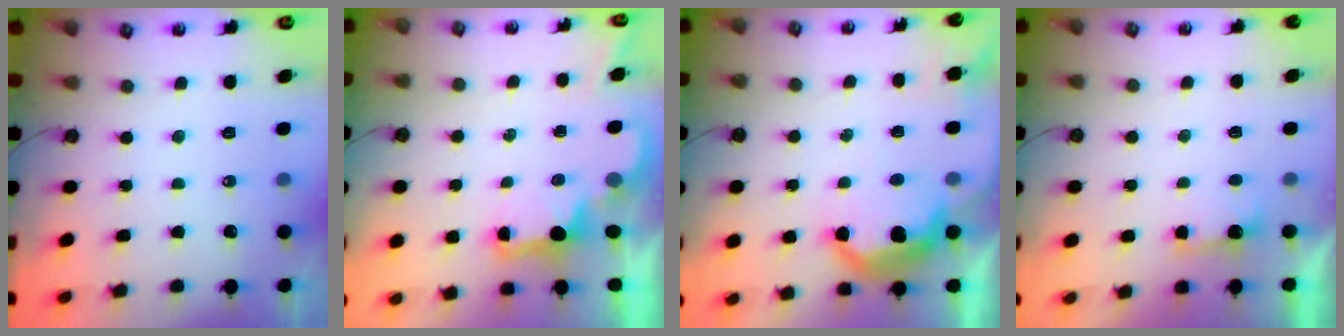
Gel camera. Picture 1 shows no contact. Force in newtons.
{"total": 2.1, "press": 2.0, "slide": 0.7}
{"total": 12.1, "press": 12.0, "slide": 0.7}
{"total": 2.3, "press": 2.2, "slide": 0.8}